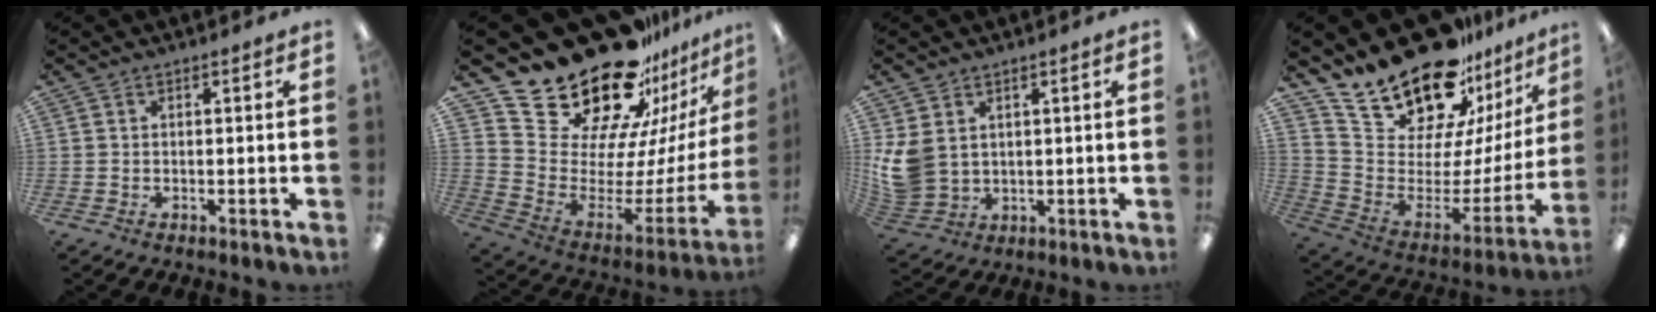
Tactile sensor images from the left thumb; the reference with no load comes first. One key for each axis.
{"total": 28.0, "fx": 22.2, "fy": 12.7, "fz": 11.5, "tx": -0.180, "ty": -0.183, "tz": 0.422}
{"total": 7.7, "fx": 2.6, "fy": 6.0, "fz": 4.1, "tx": -0.110, "ty": -0.007, "tz": 0.054}
{"total": 23.3, "fx": 20.3, "fy": 7.9, "fz": 8.2, "tx": -0.147, "ty": -0.166, "tz": 0.371}